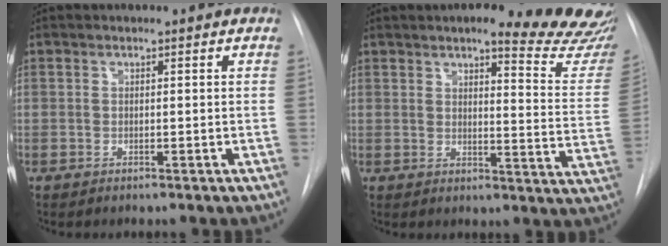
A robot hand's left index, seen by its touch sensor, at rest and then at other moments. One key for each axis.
{"total": 17.2, "fx": 15.0, "fy": 2.1, "fz": 8.2, "tx": -0.082, "ty": -0.079, "tz": 0.154}